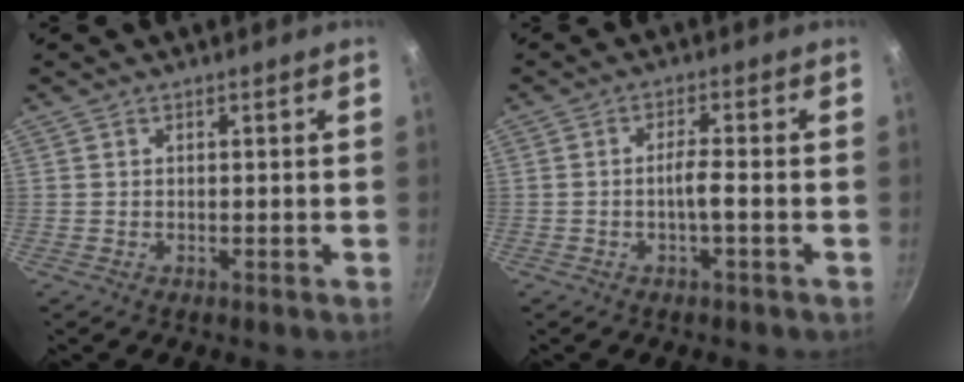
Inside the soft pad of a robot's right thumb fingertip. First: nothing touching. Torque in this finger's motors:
{"motor_torque": [1.46, 0.78, 1.92, -0.85, 0.86]}